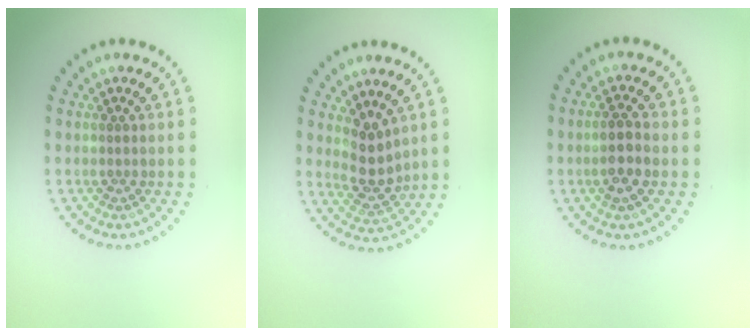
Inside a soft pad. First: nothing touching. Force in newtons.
{"total": 3.1, "press": 2.8, "slide": 1.4}
{"total": 2.4, "press": 2.3, "slide": 0.7}